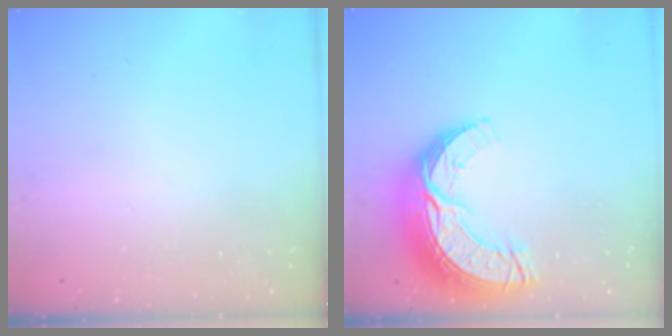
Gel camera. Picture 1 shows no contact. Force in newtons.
{"total": 17.3, "press": 17.2, "slide": 1.2}